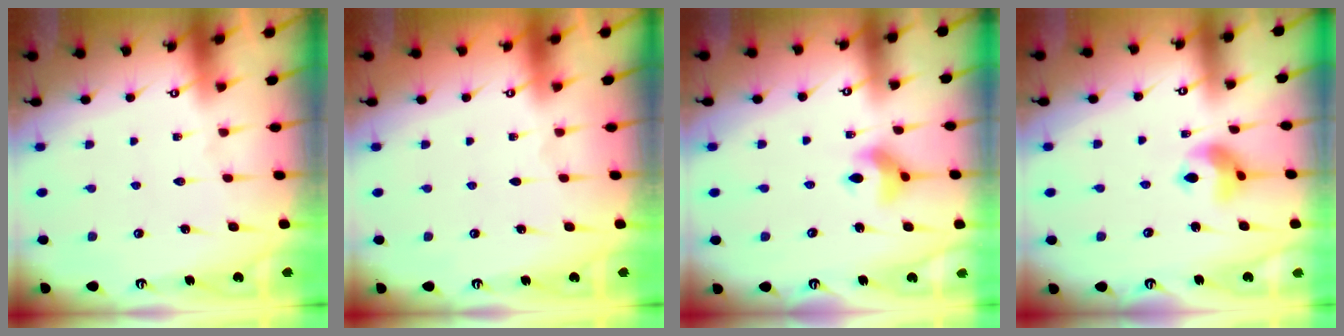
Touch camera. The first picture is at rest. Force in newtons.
{"total": 0.0}
{"total": 8.0, "press": 7.7, "slide": 2.2}
{"total": 8.5, "press": 8.5, "slide": 0.4}